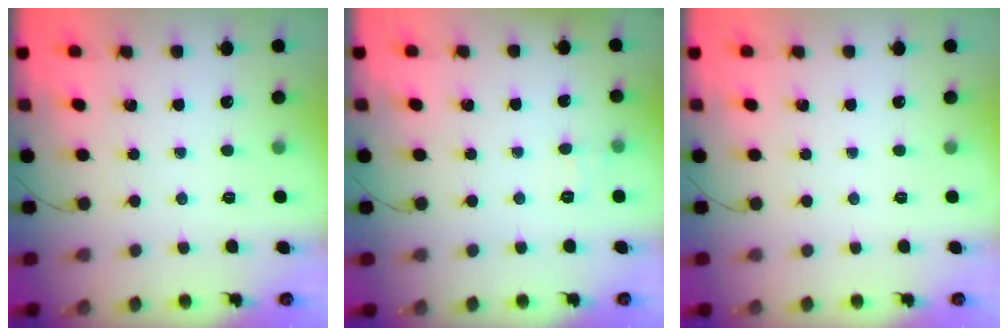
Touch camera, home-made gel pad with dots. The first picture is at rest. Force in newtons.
{"total": 5.6, "press": 5.4, "slide": 1.4}
{"total": 0.0}